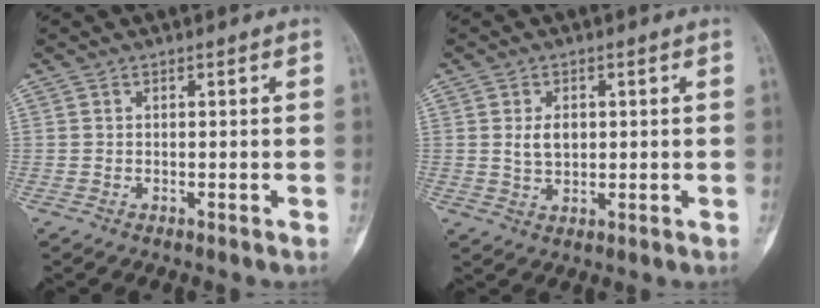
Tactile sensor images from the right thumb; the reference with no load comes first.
{"total": 4.2, "force": [0.7, 2.9, 3.0], "torque": [-0.044, -0.005, 0.016]}